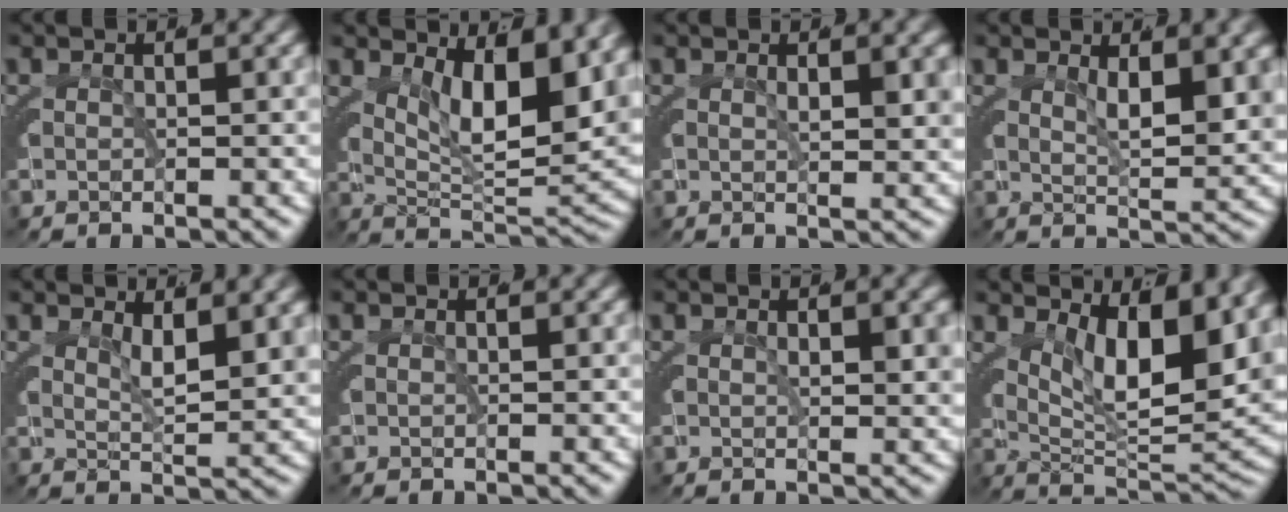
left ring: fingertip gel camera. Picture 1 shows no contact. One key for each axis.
{"total": 9.9, "fx": 3.6, "fy": 3.6, "fz": 8.6, "tx": -0.102, "ty": 0.000, "tz": 0.058}
{"total": 1.9, "fx": 0.8, "fy": -0.1, "fz": 1.7, "tx": -0.020, "ty": -0.011, "tz": 0.019}
{"total": 4.5, "fx": 2.3, "fy": 0.4, "fz": 3.8, "tx": -0.044, "ty": -0.016, "tz": 0.045}
{"total": 3.4, "fx": 2.2, "fy": -0.3, "fz": 2.5, "tx": -0.028, "ty": -0.017, "tz": 0.047}
{"total": 0.0}
{"total": 1.6, "fx": 0.6, "fy": 0.1, "fz": 1.5, "tx": -0.018, "ty": -0.010, "tz": 0.014}
{"total": 10.9, "fx": 3.7, "fy": 4.3, "fz": 9.3, "tx": -0.112, "ty": 0.000, "tz": 0.061}